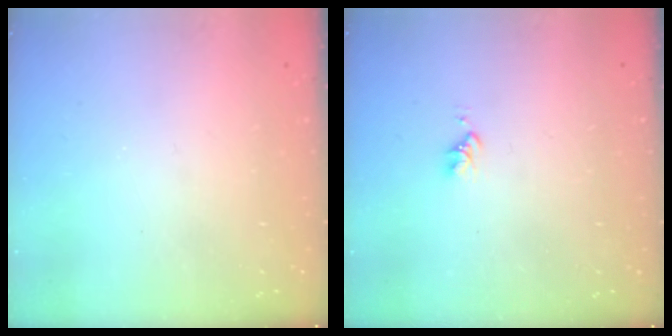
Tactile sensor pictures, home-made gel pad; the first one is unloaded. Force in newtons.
{"total": 2.6, "press": 2.6, "slide": 0.4}